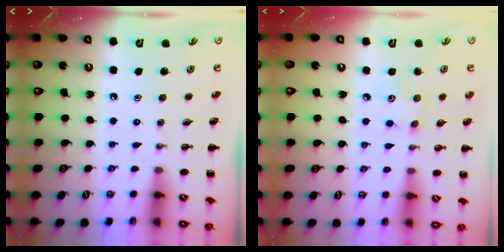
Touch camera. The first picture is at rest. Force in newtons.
{"total": 3.3, "press": 3.2, "slide": 0.8}